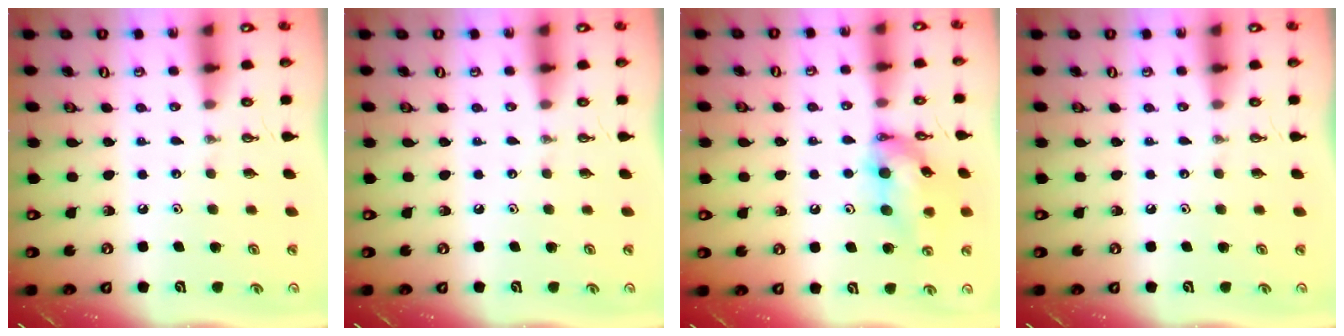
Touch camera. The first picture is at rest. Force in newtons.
{"total": 0.0}
{"total": 14.2, "press": 14.1, "slide": 1.7}
{"total": 0.0}